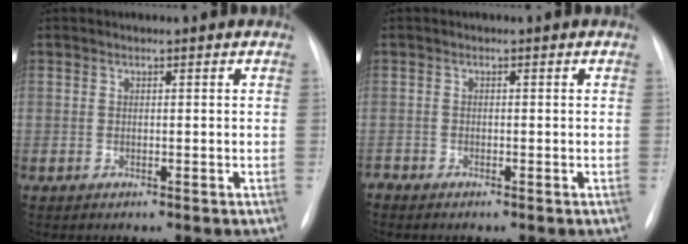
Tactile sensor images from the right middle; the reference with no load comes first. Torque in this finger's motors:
{"motor_torque": [-0.09, 0.01, 0.02, 0.00]}